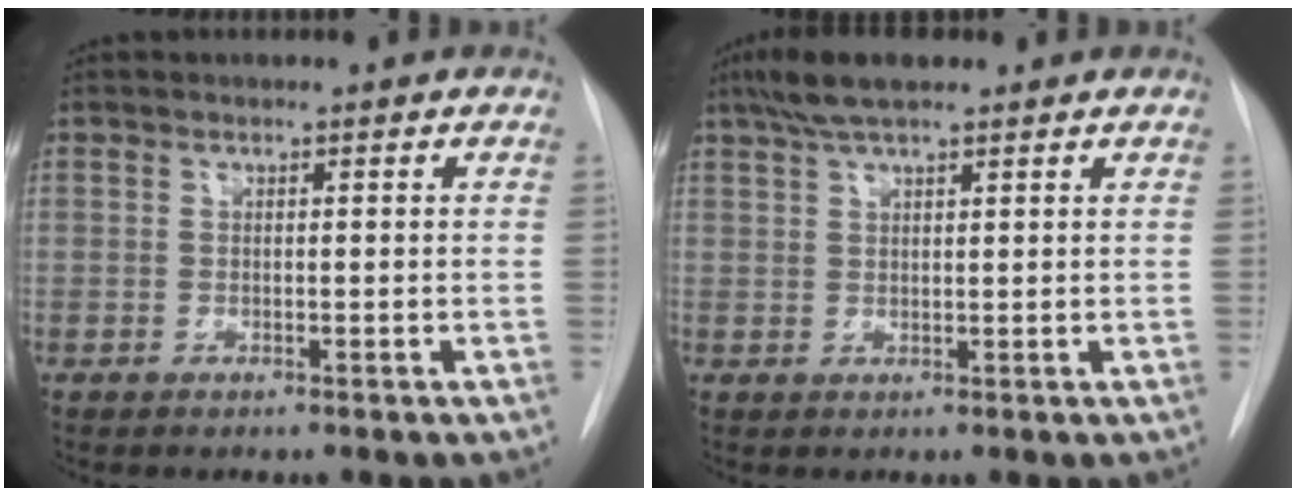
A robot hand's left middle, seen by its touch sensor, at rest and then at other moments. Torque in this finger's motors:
{"motor_torque": [0.60, -0.49, 0.11, 0.07]}